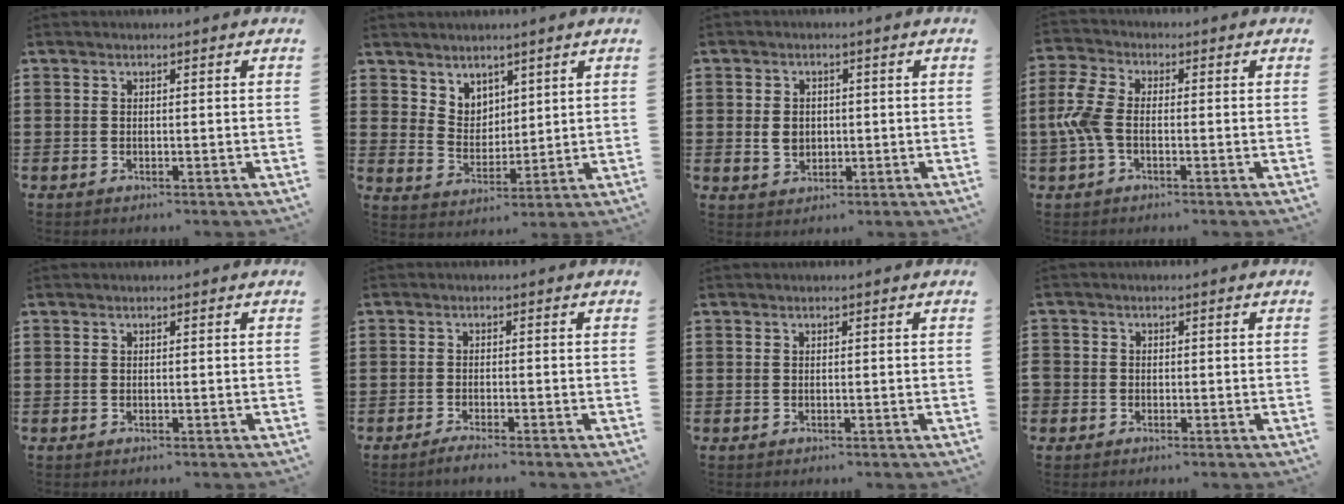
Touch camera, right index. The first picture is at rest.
{"total": 4.7, "force": [3.7, 2.8, -0.2], "torque": [-0.016, -0.006, 0.072]}
{"total": 3.1, "force": [0.0, 2.5, 1.8], "torque": [-0.040, 0.008, -0.001]}
{"total": 6.0, "force": [-1.0, 3.2, 5.0], "torque": [-0.139, -0.005, -0.031]}
{"total": 0.0}
{"total": 1.5, "force": [-1.4, -0.3, 0.5], "torque": [-0.009, -0.004, -0.026]}
{"total": 0.0}
{"total": 1.2, "force": [-0.6, 1.0, 0.2], "torque": [-0.007, 0.001, -0.014]}